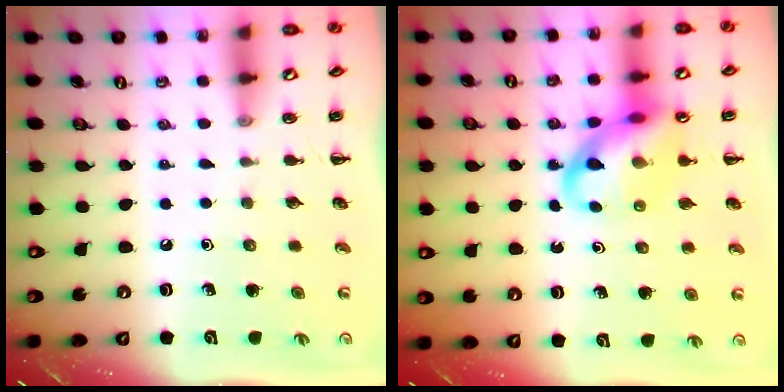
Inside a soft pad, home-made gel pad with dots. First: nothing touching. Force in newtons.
{"total": 14.4, "press": 14.2, "slide": 2.8}